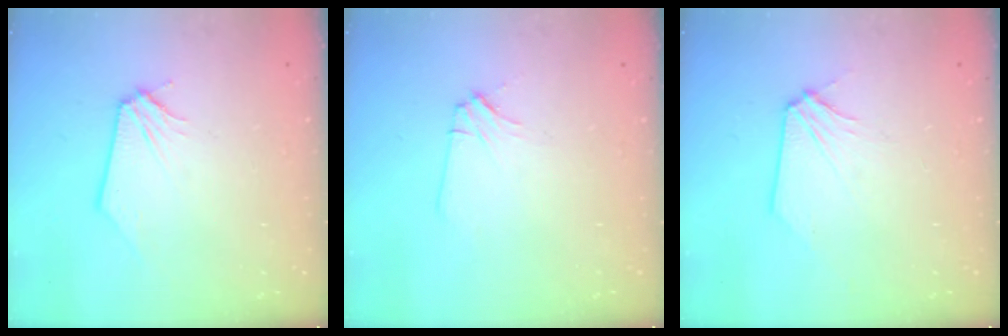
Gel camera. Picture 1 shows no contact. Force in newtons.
{"total": 3.6, "press": 3.5, "slide": 0.5}
{"total": 3.1, "press": 3.0, "slide": 0.6}